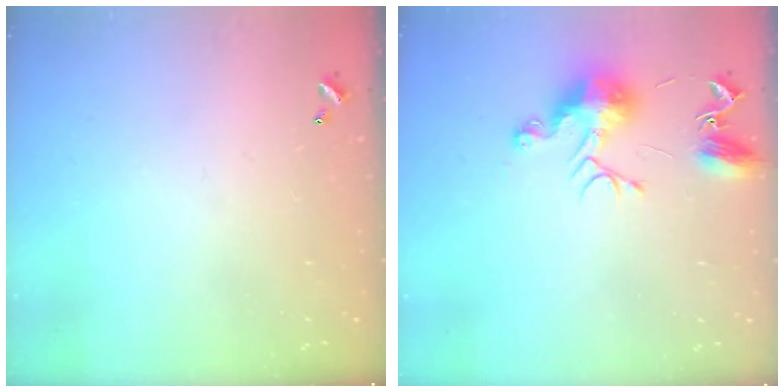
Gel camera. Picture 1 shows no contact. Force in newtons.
{"total": 9.5, "press": 9.5, "slide": 0.2}